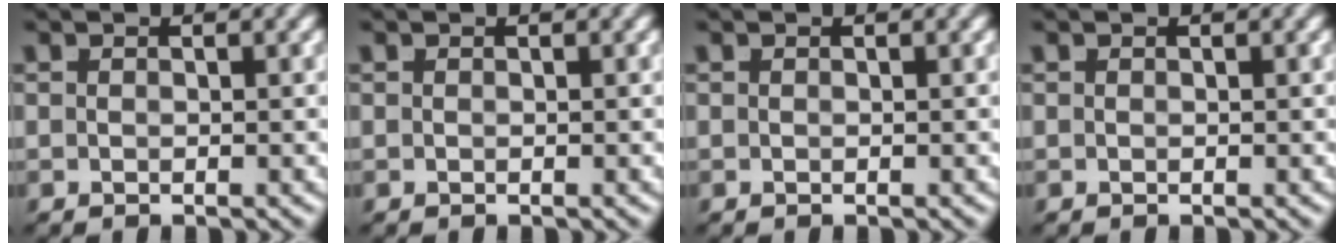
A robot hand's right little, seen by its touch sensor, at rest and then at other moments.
{"total": 0.0}
{"total": 0.0}
{"total": 0.0}